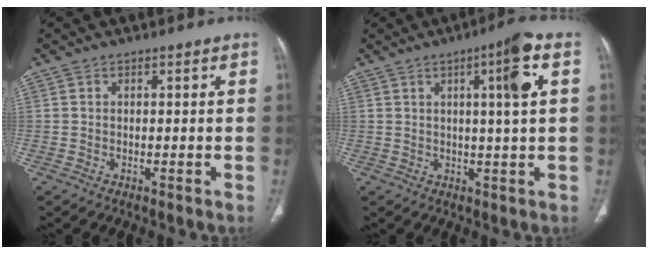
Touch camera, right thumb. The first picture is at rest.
{"total": 8.2, "force": [2.2, 0.7, 7.8], "torque": [-0.124, 0.005, 0.030]}